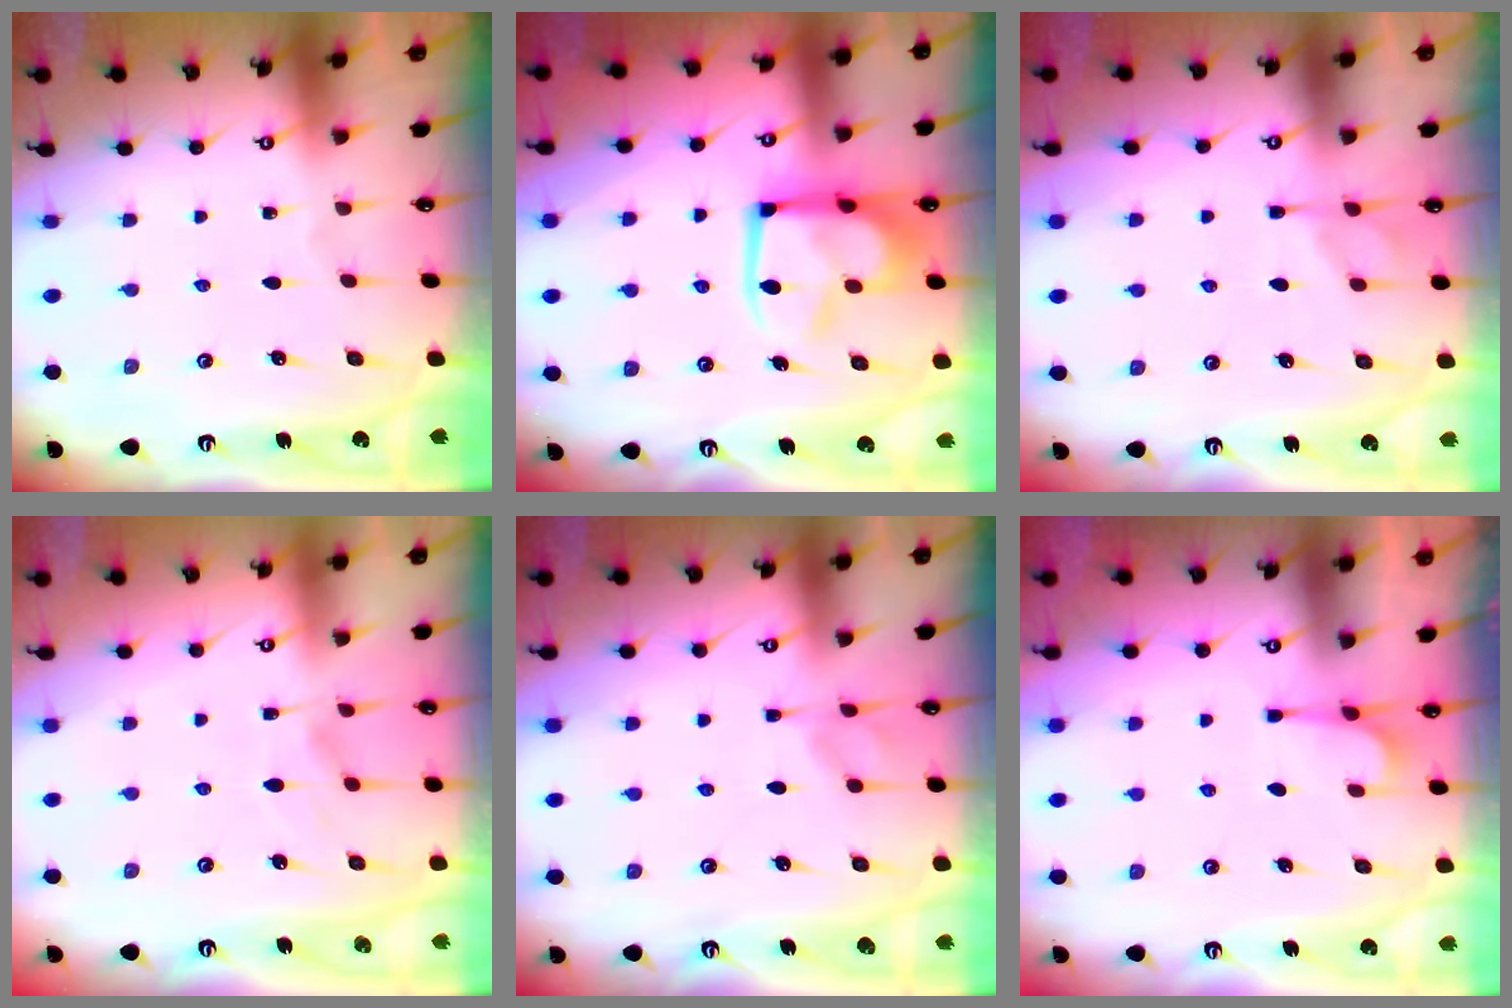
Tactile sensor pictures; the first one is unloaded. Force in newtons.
{"total": 12.5, "press": 12.4, "slide": 1.5}
{"total": 1.3, "press": 0.4, "slide": 1.2}
{"total": 3.2, "press": 3.0, "slide": 1.2}
{"total": 4.3, "press": 4.3, "slide": 0.7}
{"total": 6.3, "press": 6.2, "slide": 1.1}